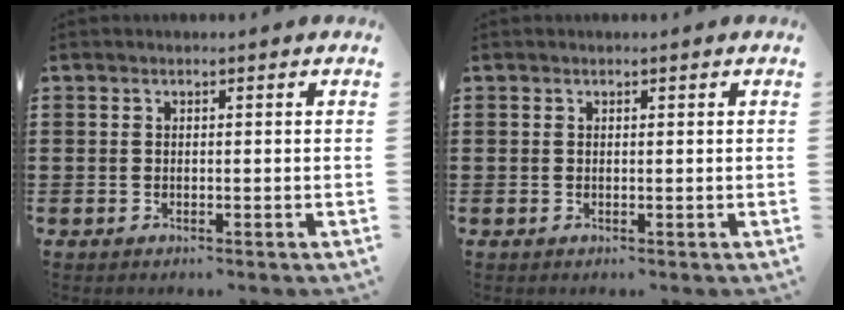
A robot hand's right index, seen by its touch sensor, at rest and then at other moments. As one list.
[{"total": 0.0}]